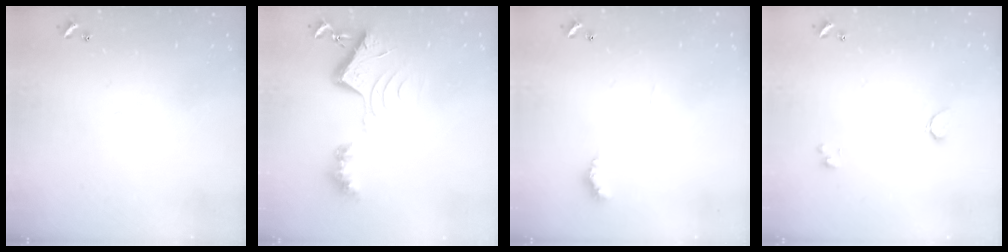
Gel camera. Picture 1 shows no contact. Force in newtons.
{"total": 8.0, "press": 8.0, "slide": 0.9}
{"total": 4.3, "press": 4.3, "slide": 0.7}
{"total": 0.6, "press": 0.4, "slide": 0.5}